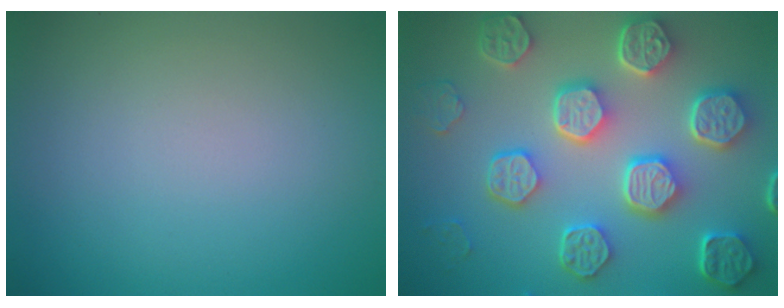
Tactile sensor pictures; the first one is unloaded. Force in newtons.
{"total": 8.6, "press": 6.6, "slide": 5.5}